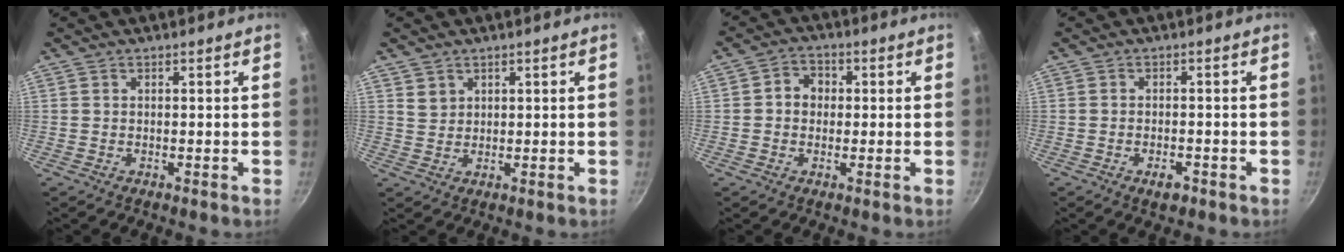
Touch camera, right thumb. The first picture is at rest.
{"total": 2.3, "force": [1.3, 1.8, 0.6], "torque": [0.004, 0.002, 0.029]}
{"total": 4.8, "force": [0.3, 4.1, 2.4], "torque": [-0.016, 0.008, -0.005]}
{"total": 3.0, "force": [-1.7, 1.4, 2.0], "torque": [-0.028, 0.010, -0.026]}